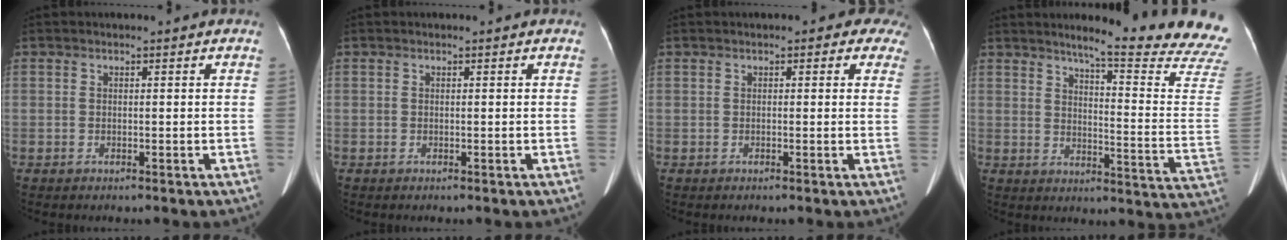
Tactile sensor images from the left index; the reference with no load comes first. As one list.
[{"total": 0.0}, {"total": 5.3, "force": [3.7, 2.2, 3.1], "torque": [-0.014, 0.007, 0.027]}, {"total": 20.9, "force": [19.0, -1.5, 8.7], "torque": [-0.120, -0.129, 0.220]}]